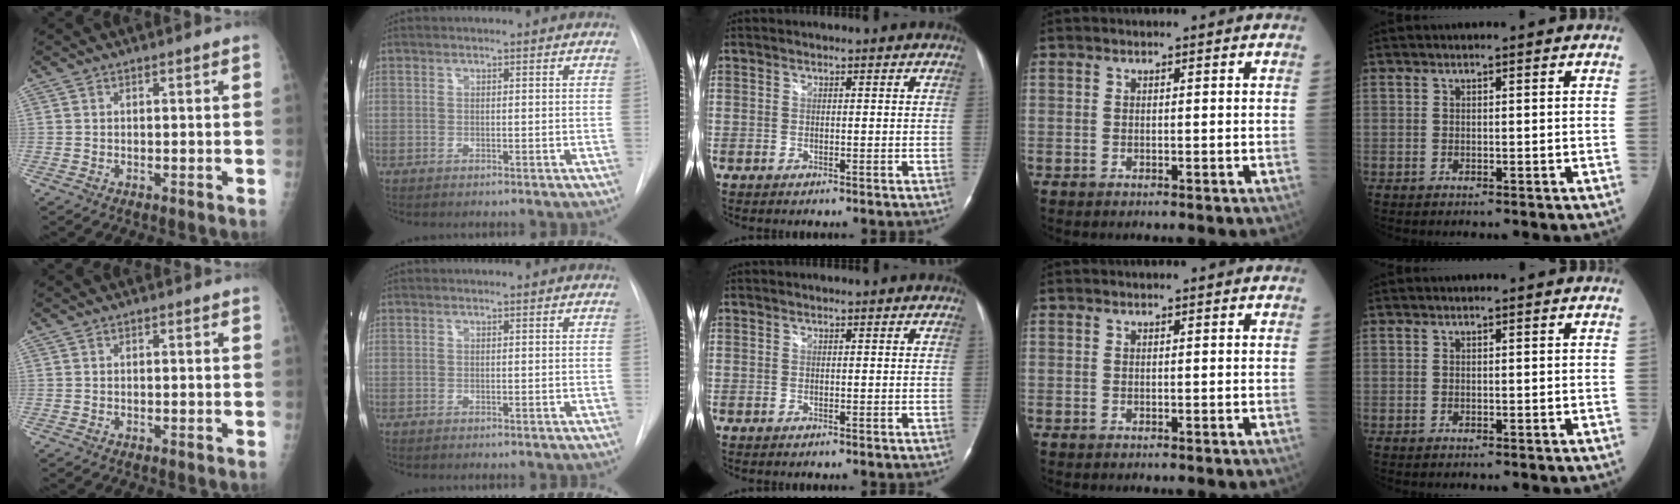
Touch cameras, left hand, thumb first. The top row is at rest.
{}